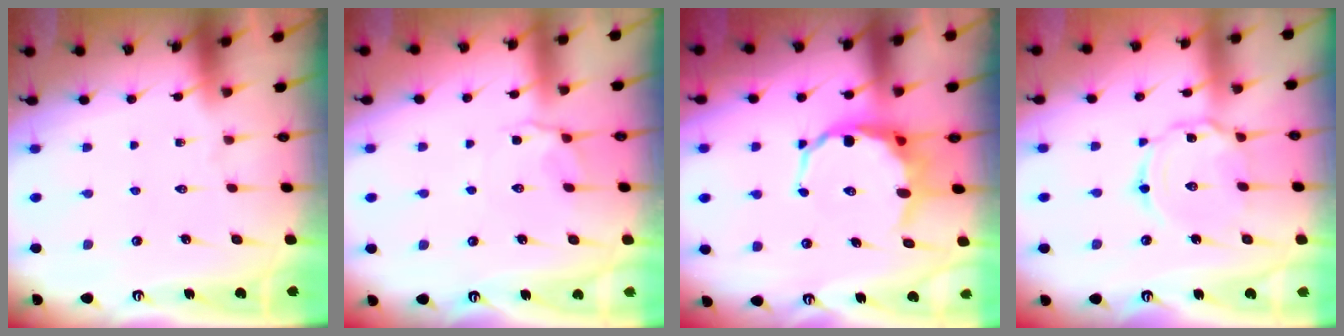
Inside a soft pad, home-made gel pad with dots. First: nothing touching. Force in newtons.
{"total": 3.7, "press": 3.4, "slide": 1.3}
{"total": 9.4, "press": 9.2, "slide": 2.2}
{"total": 7.1, "press": 7.0, "slide": 0.7}